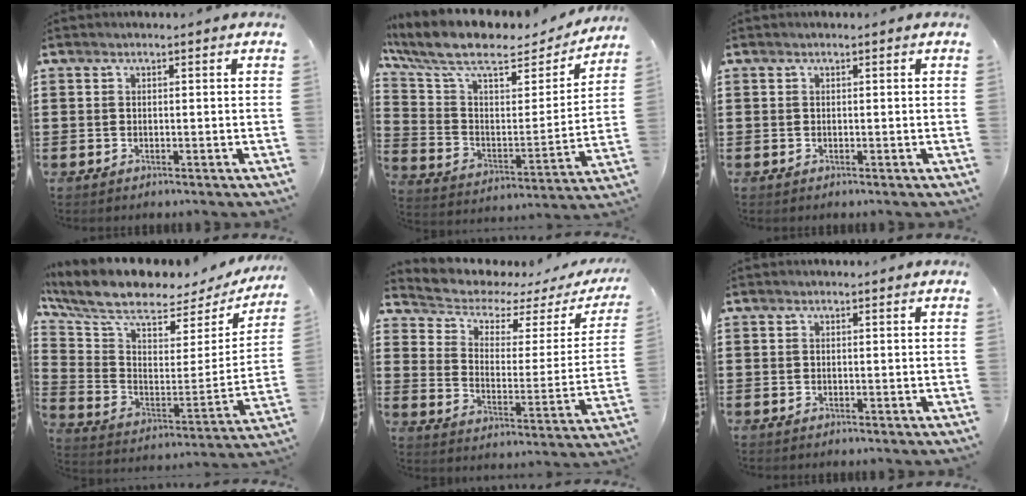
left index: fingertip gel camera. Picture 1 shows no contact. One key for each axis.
{"total": 10.9, "fx": 8.3, "fy": 3.3, "fz": 6.2, "tx": -0.156, "ty": -0.046, "tz": 0.144}
{"total": 0.0}
{"total": 8.5, "fx": 6.9, "fy": 2.0, "fz": 4.6, "tx": -0.122, "ty": -0.057, "tz": 0.119}
{"total": 3.8, "fx": 3.2, "fy": 1.7, "fz": 1.2, "tx": -0.051, "ty": -0.026, "tz": 0.047}
{"total": 0.0}